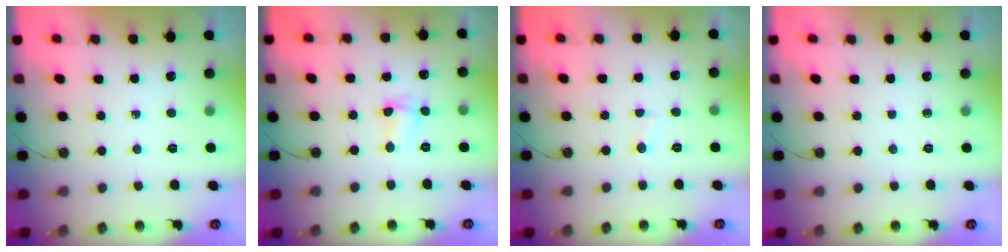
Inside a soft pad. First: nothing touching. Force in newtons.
{"total": 2.5, "press": 2.5, "slide": 0.4}
{"total": 3.8, "press": 1.9, "slide": 3.3}
{"total": 0.0}